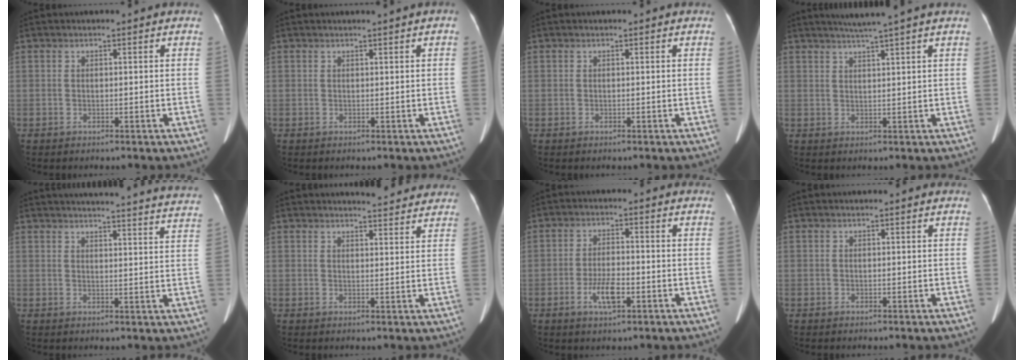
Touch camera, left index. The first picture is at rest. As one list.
[{"total": 0.0}, {"total": 0.0}, {"total": 4.8, "force": [3.9, -1.4, 2.5], "torque": [-0.040, 0.007, 0.064]}, {"total": 27.8, "force": [26.8, 1.2, 7.6], "torque": [-0.104, -0.065, 0.305]}, {"total": 6.6, "force": [6.3, 1.0, 1.4], "torque": [-0.017, 0.002, 0.063]}, {"total": 4.8, "force": [-2.0, 1.5, 4.1], "torque": [-0.085, -0.001, -0.034]}, {"total": 0.0}]